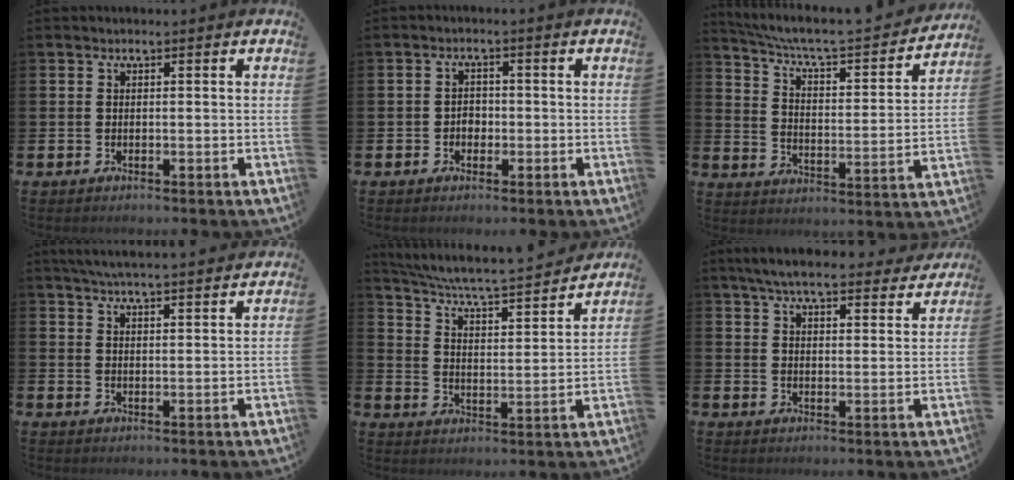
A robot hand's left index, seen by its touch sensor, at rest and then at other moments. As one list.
[{"total": 2.0, "force": [-0.6, 1.7, 0.9], "torque": [-0.006, 0.000, -0.017]}, {"total": 6.8, "force": [6.1, 1.1, 2.8], "torque": [-0.079, -0.047, 0.096]}, {"total": 5.3, "force": [5.2, -0.3, 0.9], "torque": [-0.029, -0.026, 0.093]}, {"total": 6.1, "force": [5.7, 0.3, 2.0], "torque": [-0.063, -0.051, 0.090]}, {"total": 6.7, "force": [6.3, 1.1, 2.1], "torque": [-0.049, -0.033, 0.108]}]